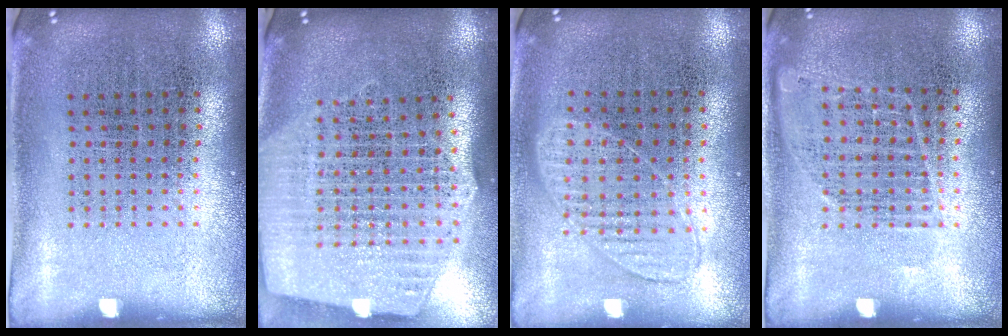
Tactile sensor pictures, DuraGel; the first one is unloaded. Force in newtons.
{"total": 2.6, "press": 2.2, "slide": 1.4}
{"total": 0.9, "press": 0.9, "slide": 0.4}
{"total": 0.9, "press": 0.8, "slide": 0.2}